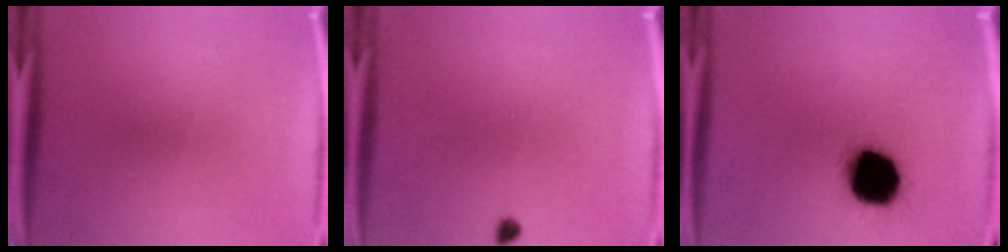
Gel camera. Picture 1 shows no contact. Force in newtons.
{"total": 1.2}
{"total": 17.1}